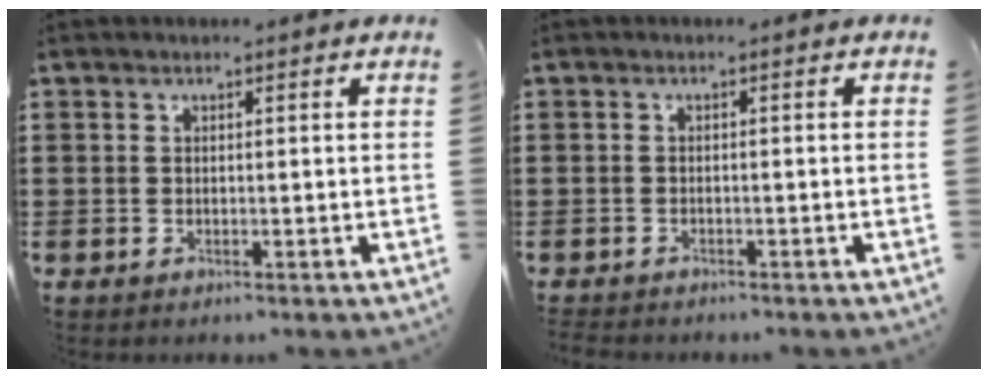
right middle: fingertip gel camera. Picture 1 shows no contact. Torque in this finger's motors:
{"motor_torque": [1.07, -0.10, -0.05, 0.00]}